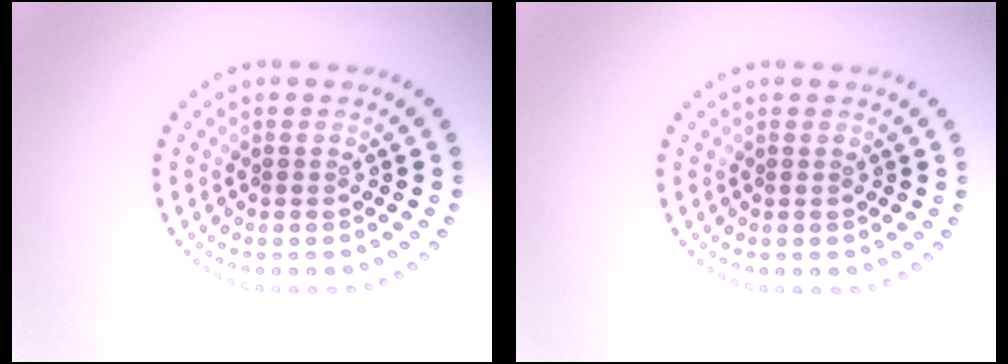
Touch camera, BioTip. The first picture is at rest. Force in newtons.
{"total": 0.0}